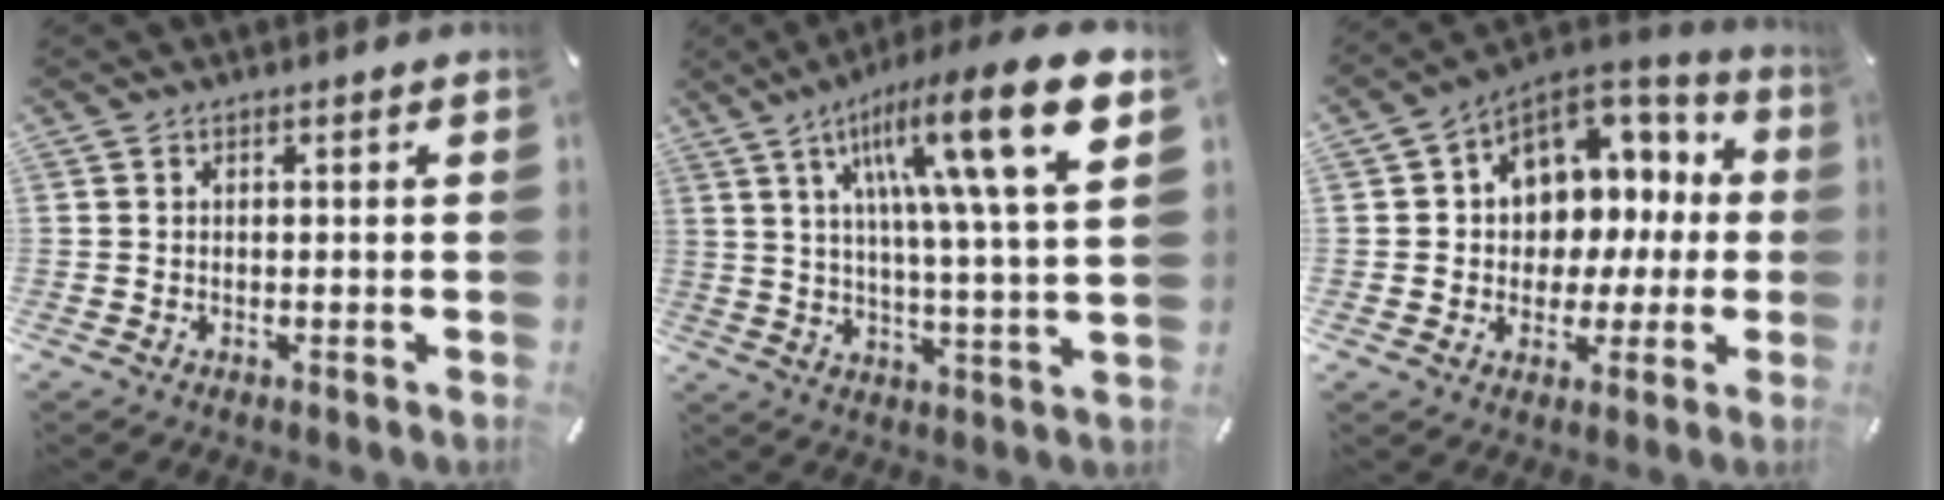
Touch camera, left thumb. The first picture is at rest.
{"total": 22.4, "force": [9.5, 3.4, 20.0], "torque": [-0.323, -0.046, 0.130]}
{"total": 10.0, "force": [2.6, 9.0, 3.6], "torque": [-0.054, -0.031, 0.056]}